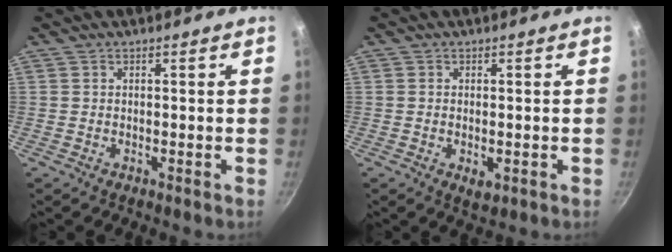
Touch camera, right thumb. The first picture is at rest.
{"total": 2.7, "force": [-0.6, 1.5, 2.2], "torque": [-0.035, -0.008, -0.008]}